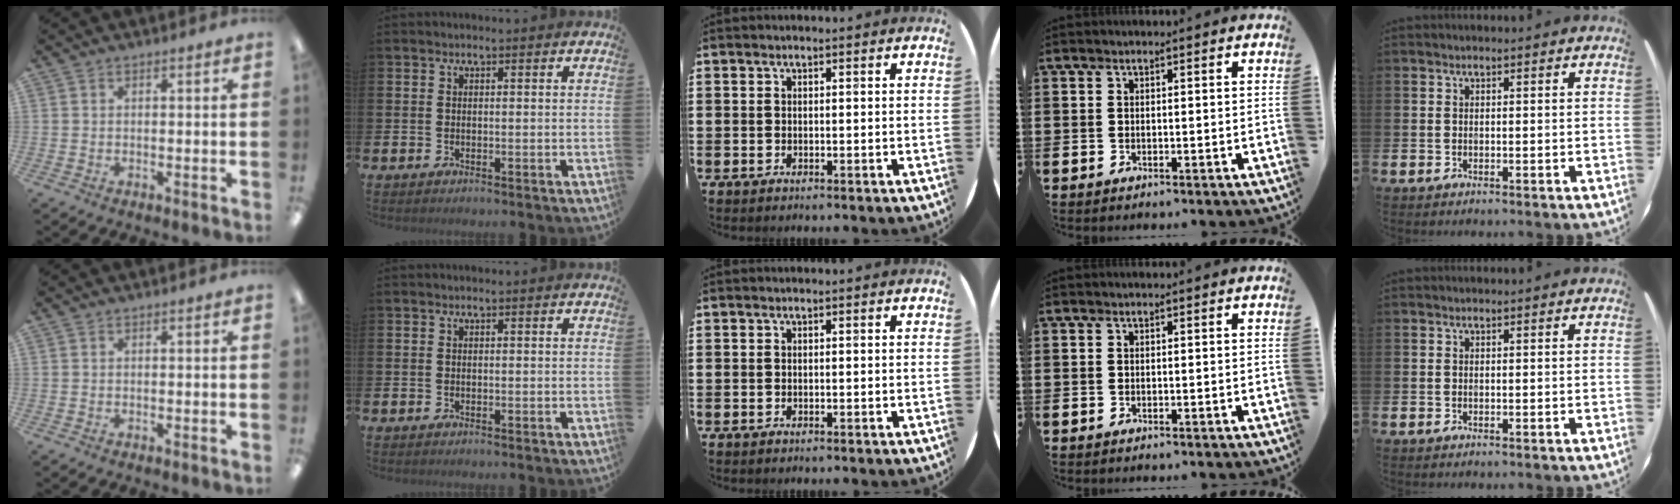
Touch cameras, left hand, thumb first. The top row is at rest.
{}